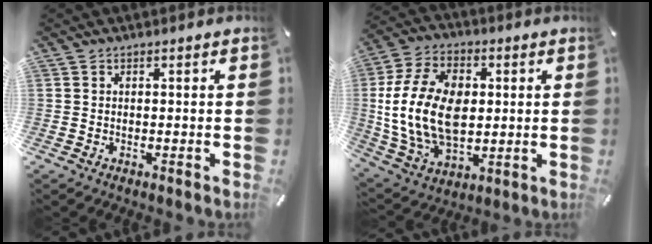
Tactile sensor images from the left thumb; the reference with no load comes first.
{"total": 18.8, "force": [0.8, 13.2, 13.3], "torque": [-0.281, 0.006, 0.014]}